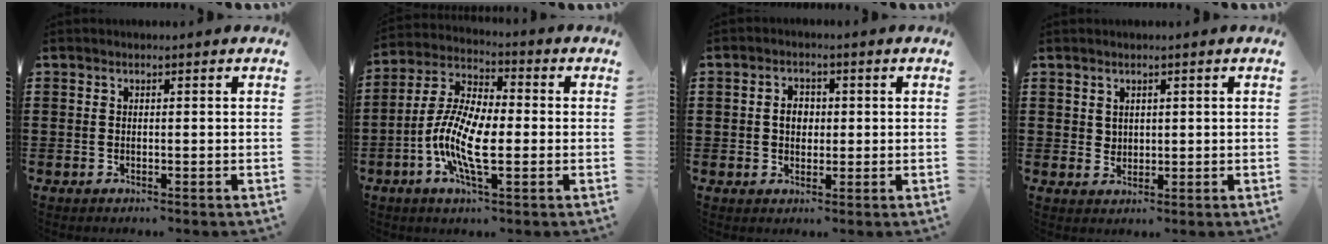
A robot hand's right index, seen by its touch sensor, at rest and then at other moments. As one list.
[{"total": 10.5, "force": [-2.9, 3.8, 9.3], "torque": [-0.219, -0.013, -0.062]}, {"total": 2.9, "force": [0.1, 2.2, 1.9], "torque": [-0.043, 0.009, -0.001]}, {"total": 1.9, "force": [1.4, 1.4, 0.2], "torque": [-0.009, 0.006, 0.027]}]